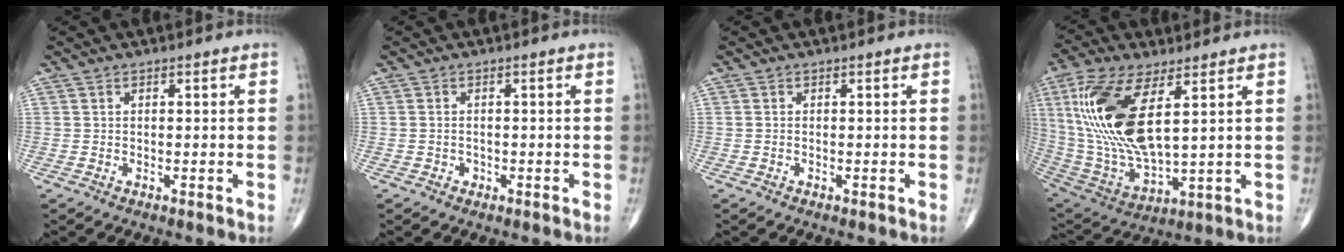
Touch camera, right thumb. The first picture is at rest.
{"total": 0.9, "force": [-0.4, 0.8, 0.2], "torque": [0.000, 0.004, -0.007]}
{"total": 0.0}
{"total": 21.1, "force": [5.8, 8.7, 18.4], "torque": [-0.396, -0.029, 0.118]}